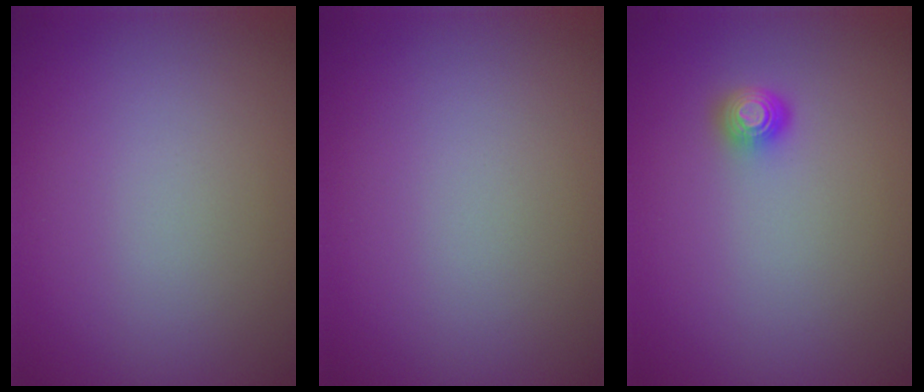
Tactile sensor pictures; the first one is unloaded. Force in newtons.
{"total": 0.0}
{"total": 1.6, "press": 1.3, "slide": 0.9}